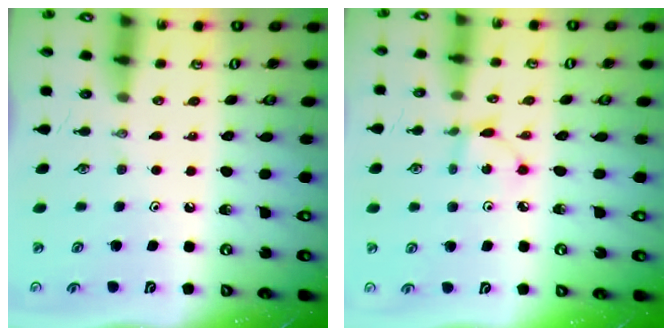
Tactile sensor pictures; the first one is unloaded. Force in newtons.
{"total": 2.4, "press": 2.4, "slide": 0.3}